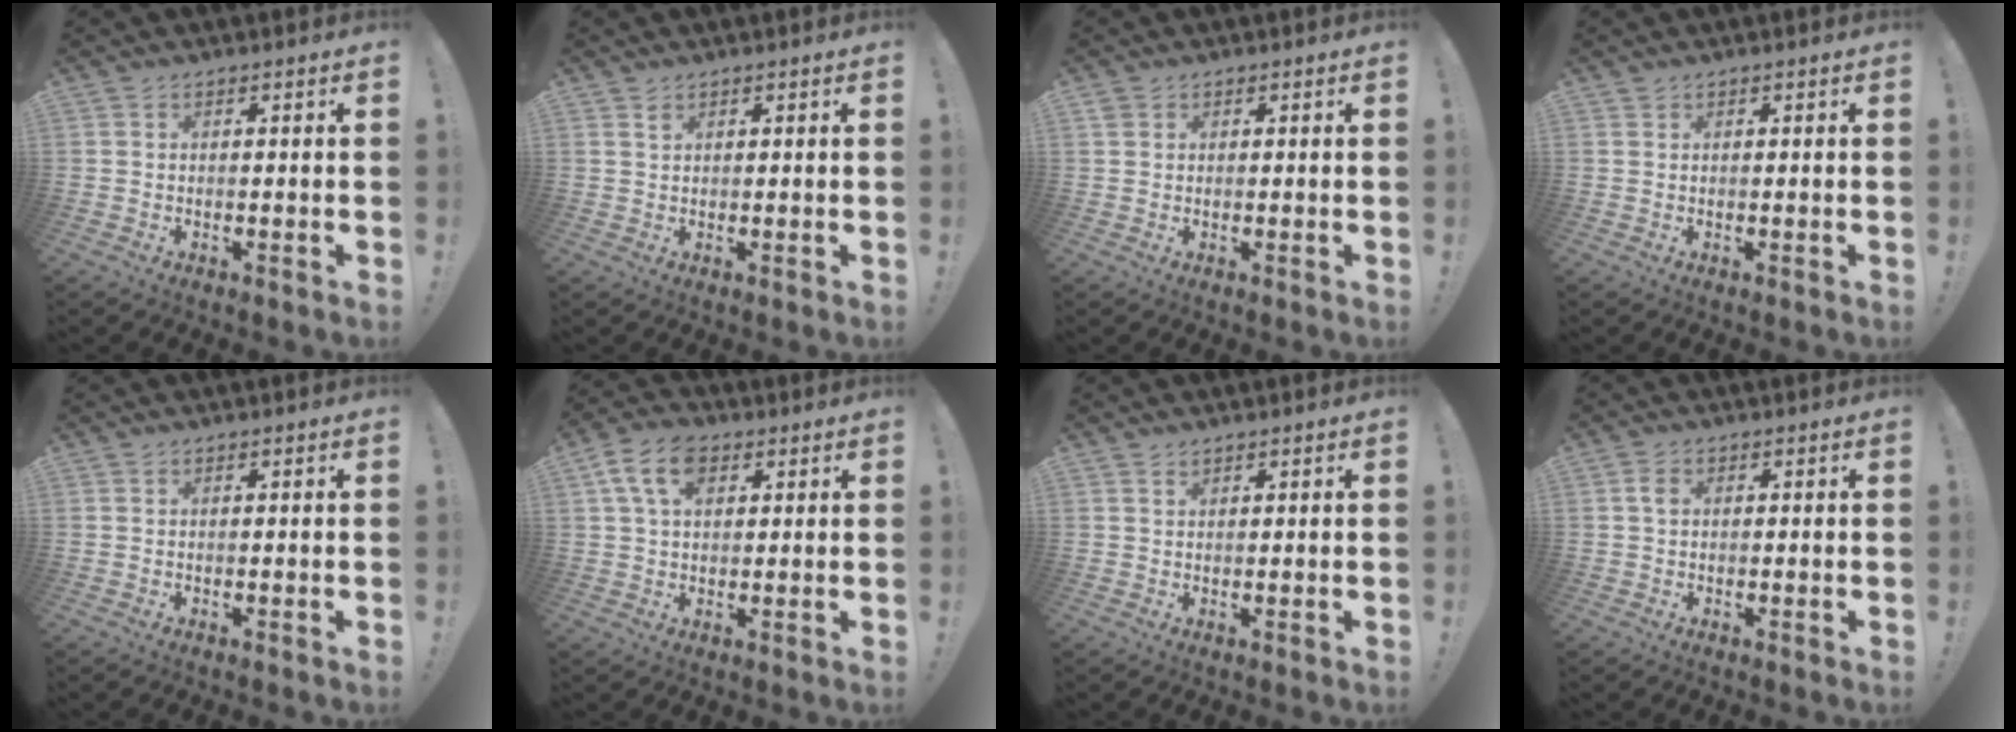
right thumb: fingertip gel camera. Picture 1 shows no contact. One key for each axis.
{"total": 1.3, "fx": 1.0, "fy": 0.7, "fz": 0.5, "tx": 0.002, "ty": -0.005, "tz": 0.016}
{"total": 1.4, "fx": 0.8, "fy": 1.0, "fz": 0.6, "tx": -0.006, "ty": 0.000, "tz": 0.014}
{"total": 0.6, "fx": 0.5, "fy": 0.3, "fz": 0.1, "tx": -0.006, "ty": 0.001, "tz": 0.011}
{"total": 0.0}
{"total": 9.8, "fx": 3.7, "fy": 6.1, "fz": 6.7, "tx": -0.133, "ty": 0.008, "tz": 0.072}
{"total": 1.1, "fx": 0.9, "fy": 0.4, "fz": 0.2, "tx": -0.004, "ty": -0.003, "tz": 0.018}
{"total": 2.4, "fx": 0.4, "fy": 1.9, "fz": 1.5, "tx": -0.024, "ty": 0.003, "tz": 0.006}